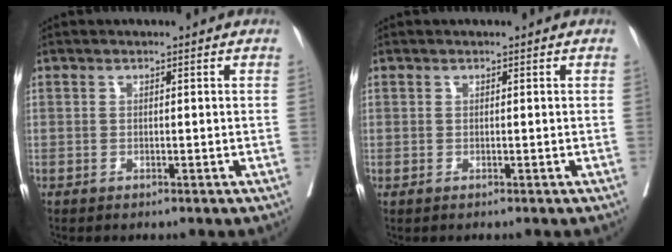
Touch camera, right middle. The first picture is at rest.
{"total": 0.0}